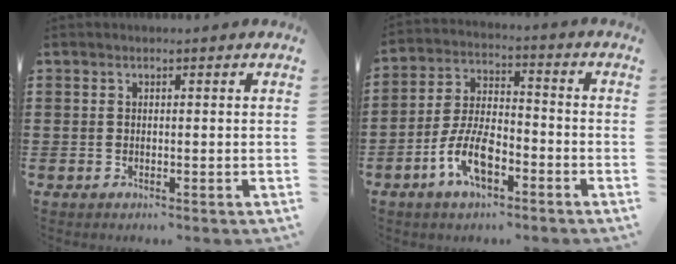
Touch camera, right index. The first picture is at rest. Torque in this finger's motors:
{"motor_torque": [1.17, 0.96, 0.65, 0.21]}